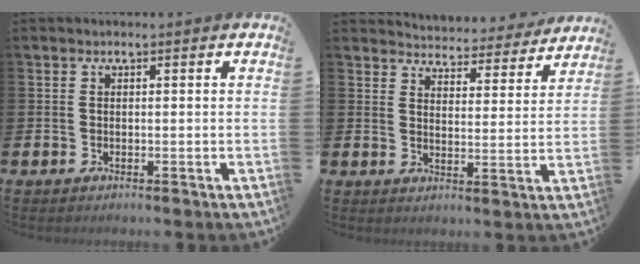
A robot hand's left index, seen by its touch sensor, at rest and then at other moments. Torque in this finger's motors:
{"motor_torque": [1.07, -1.07, 0.24, 0.07]}